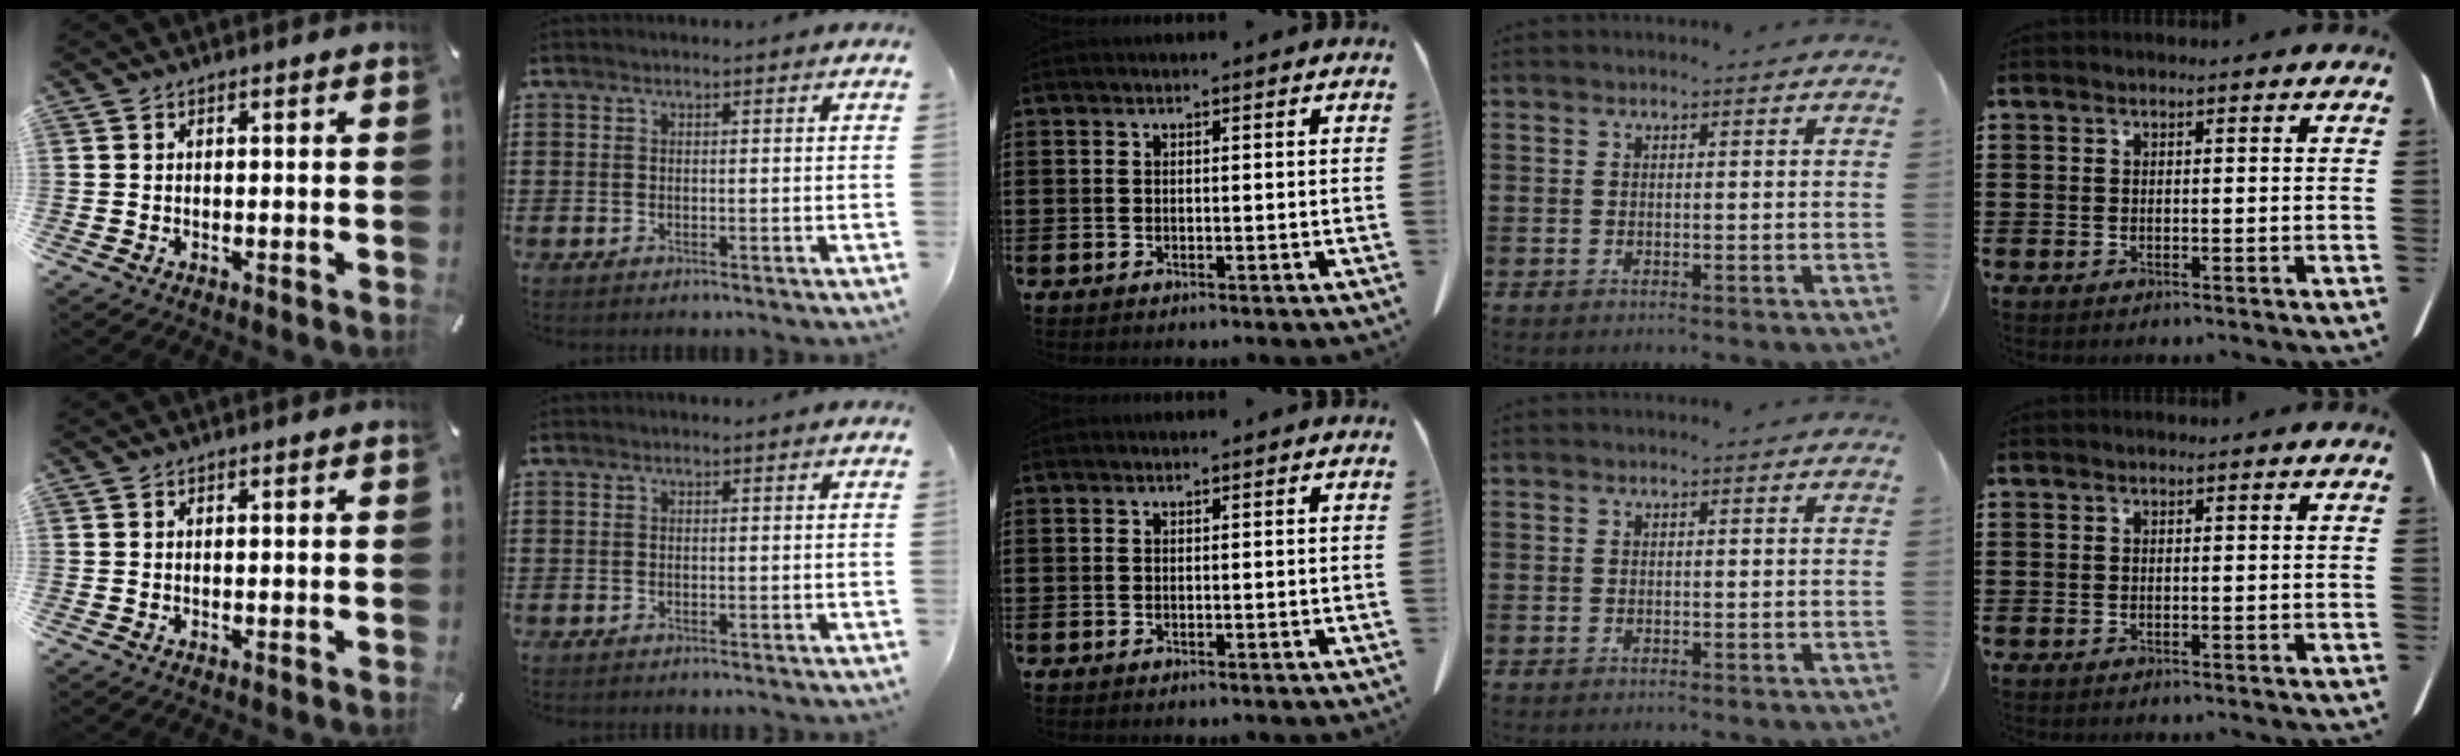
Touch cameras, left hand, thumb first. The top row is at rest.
{}